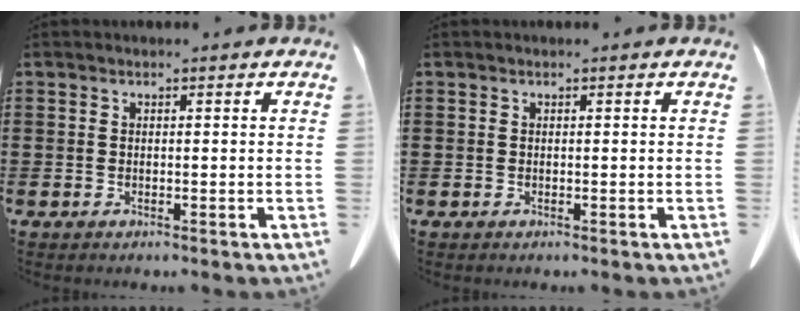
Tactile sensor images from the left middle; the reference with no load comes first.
{"total": 0.0}